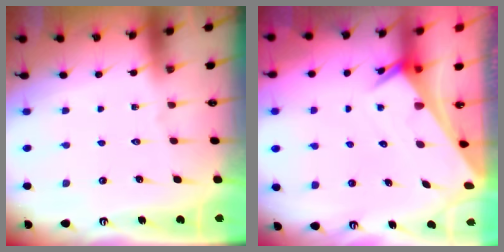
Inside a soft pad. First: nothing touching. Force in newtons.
{"total": 2.4, "press": 2.4, "slide": 0.1}